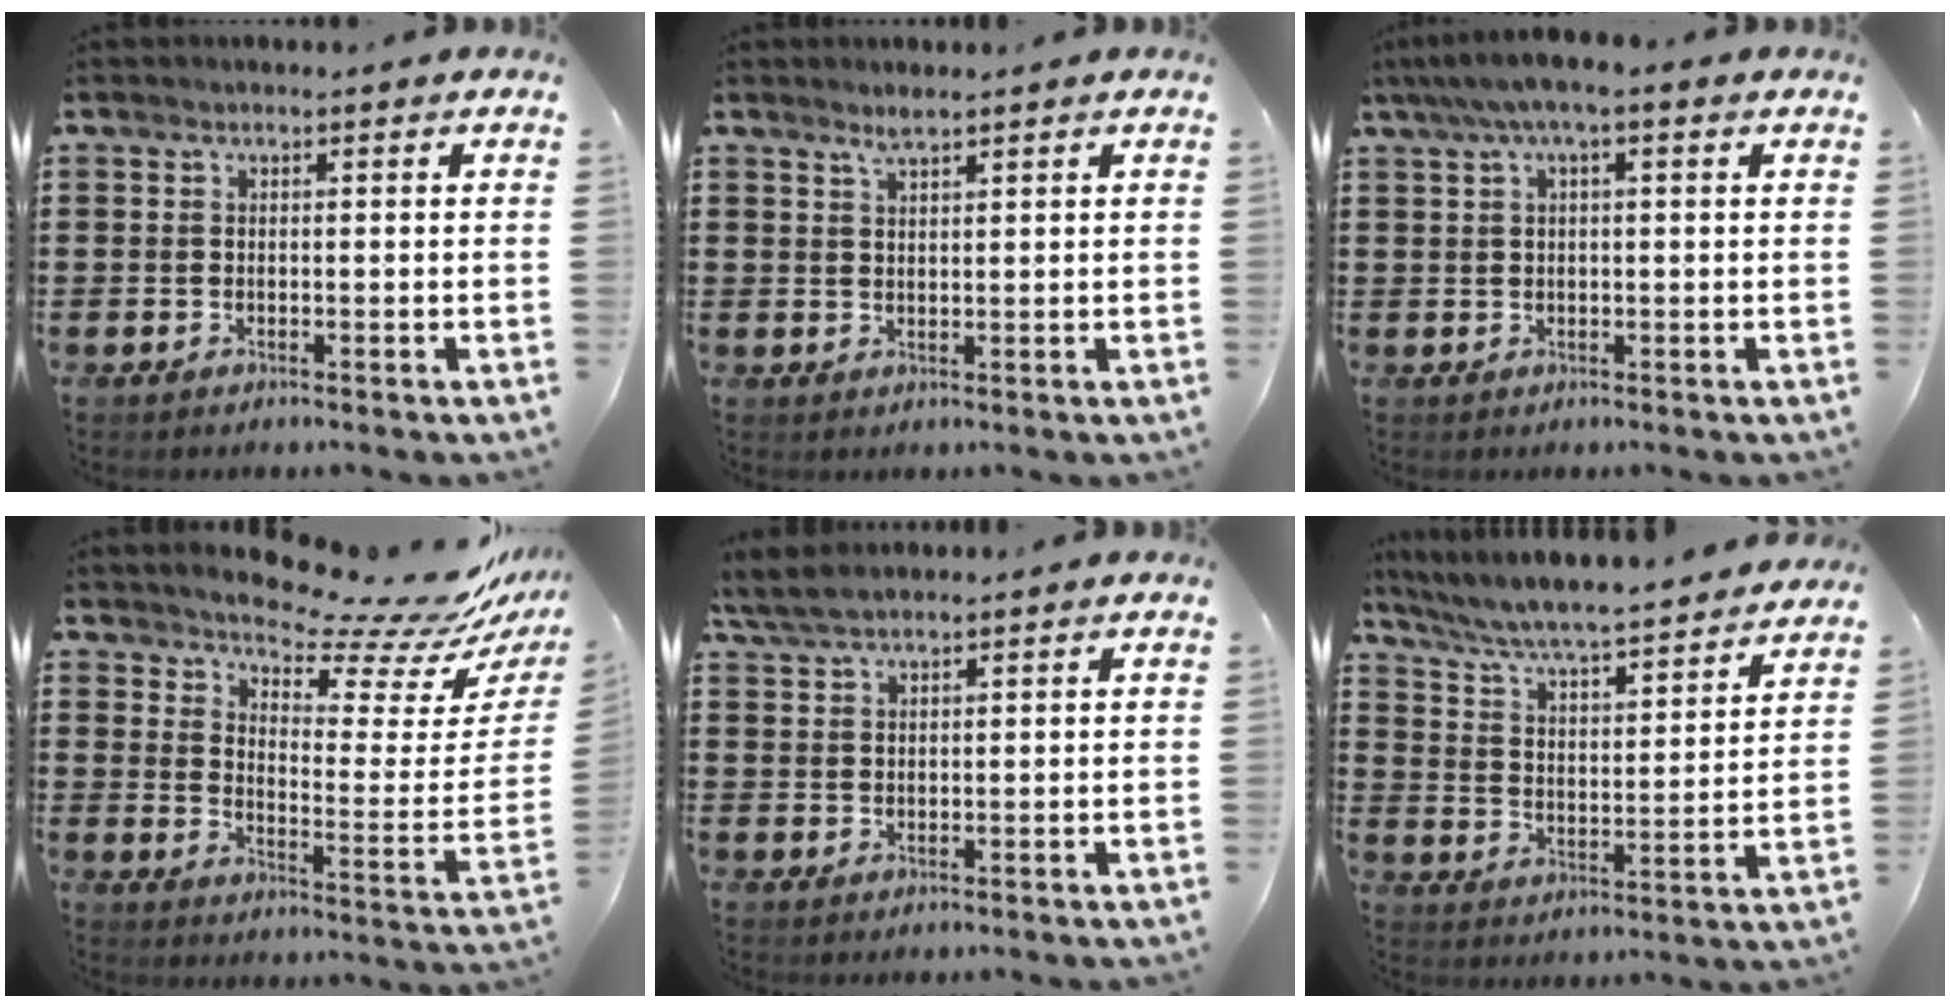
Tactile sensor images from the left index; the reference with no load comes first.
{"total": 2.0, "force": [1.8, 0.1, 1.0], "torque": [-0.022, 0.000, 0.033]}
{"total": 3.2, "force": [1.0, 0.7, 3.0], "torque": [-0.055, 0.006, 0.016]}
{"total": 9.6, "force": [8.9, 1.1, 3.4], "torque": [-0.074, -0.075, 0.153]}
{"total": 3.0, "force": [2.5, 0.7, 1.6], "torque": [-0.038, 0.005, 0.047]}
{"total": 5.5, "force": [5.2, -0.3, 1.9], "torque": [-0.061, -0.043, 0.081]}